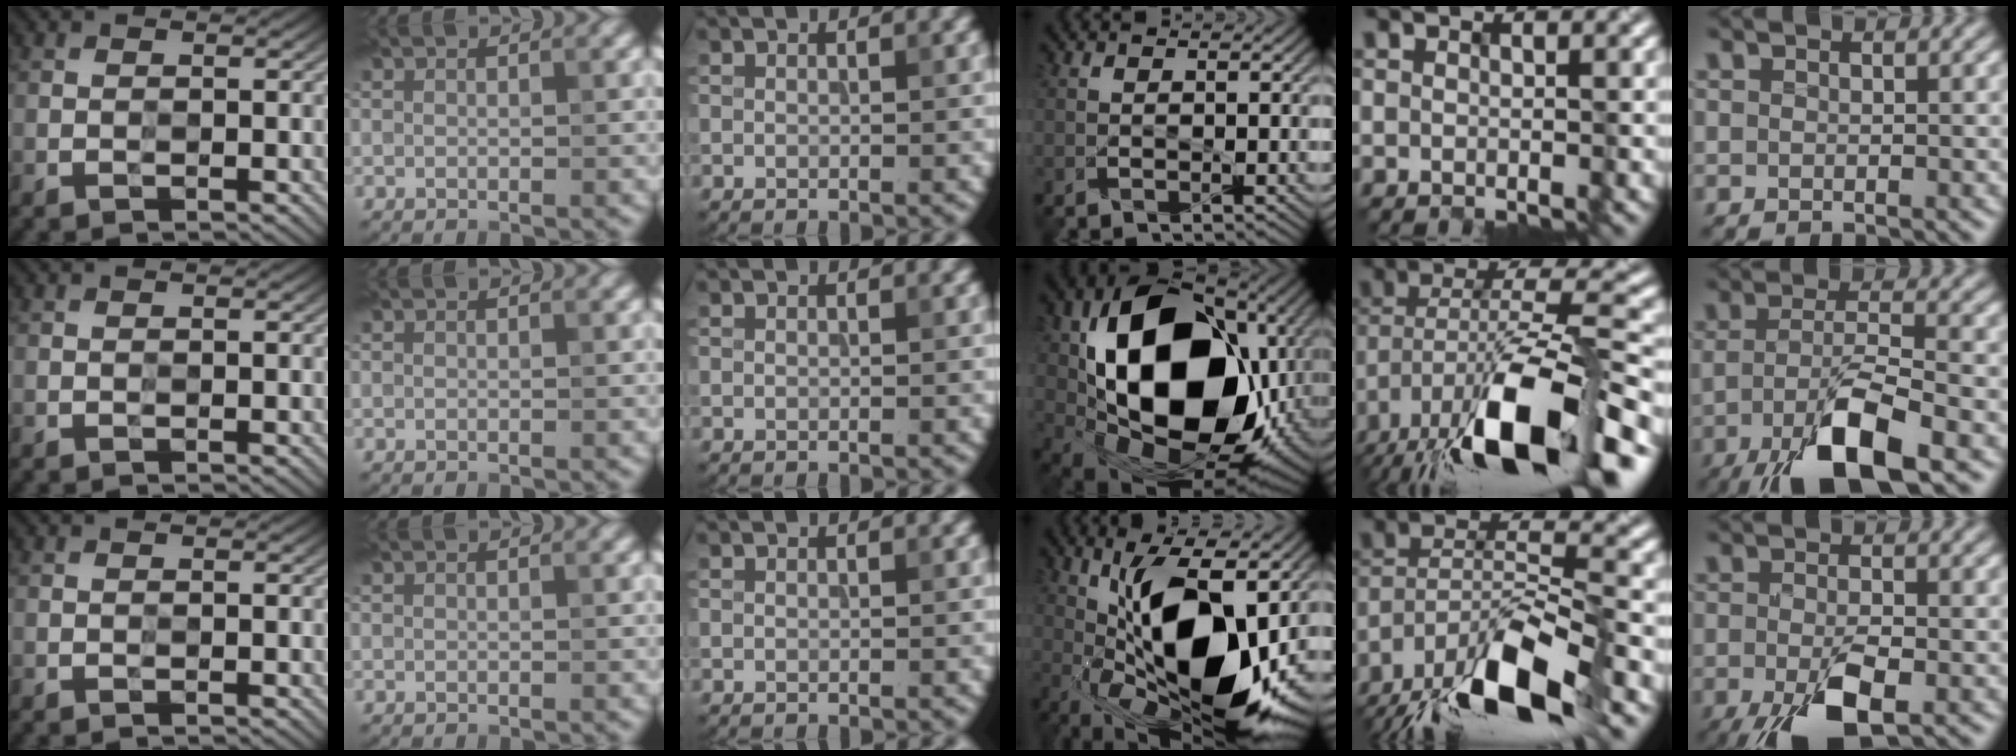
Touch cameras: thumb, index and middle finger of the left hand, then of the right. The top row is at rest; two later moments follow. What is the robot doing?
{"motion": "extract", "object": "ethernet cable"}